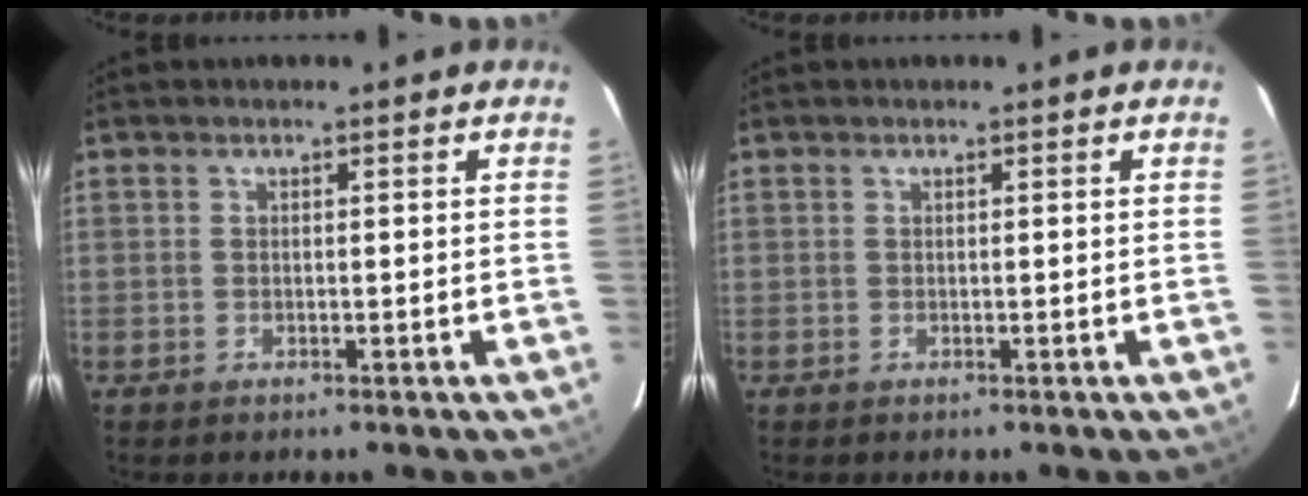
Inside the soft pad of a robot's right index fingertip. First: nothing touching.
{"total": 0.0}